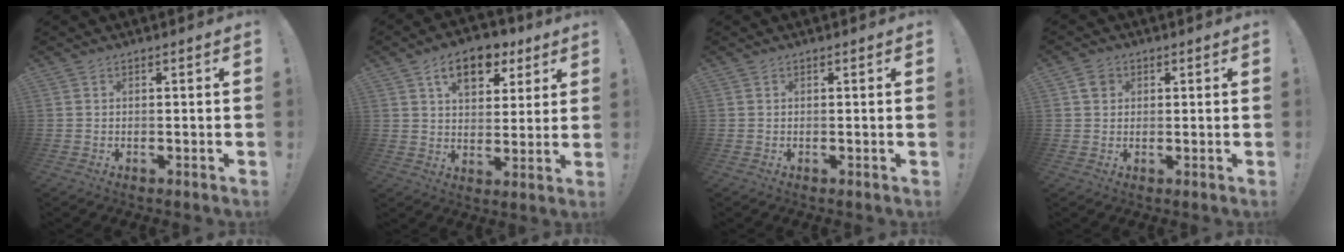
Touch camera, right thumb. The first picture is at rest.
{"total": 12.2, "force": [6.4, 7.6, 7.1], "torque": [-0.099, -0.026, 0.115]}
{"total": 0.6, "force": [0.0, -0.2, 0.6], "torque": [-0.004, -0.003, -0.002]}
{"total": 3.2, "force": [1.2, 2.8, 1.0], "torque": [-0.003, -0.002, 0.020]}